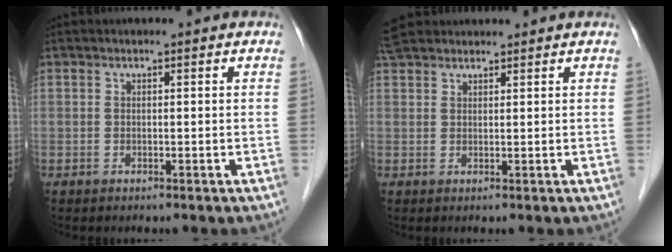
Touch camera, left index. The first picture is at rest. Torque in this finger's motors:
{"motor_torque": [0.14, -0.11, 0.28, 0.01]}